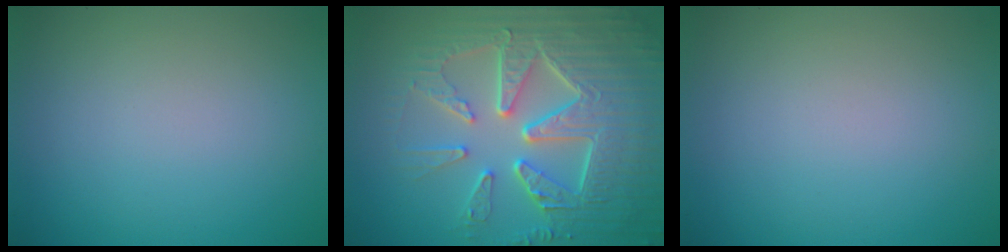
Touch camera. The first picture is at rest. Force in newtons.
{"total": 8.9, "press": 6.5, "slide": 6.1}
{"total": 0.0}